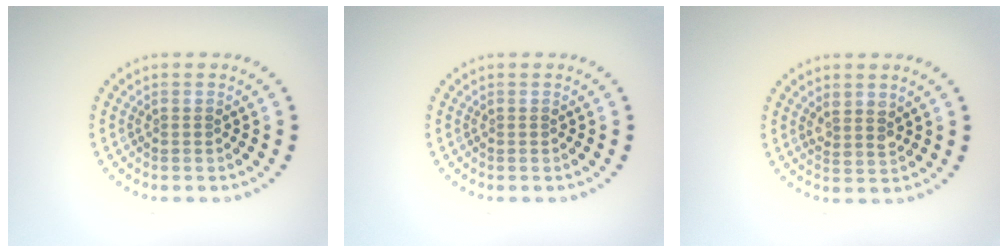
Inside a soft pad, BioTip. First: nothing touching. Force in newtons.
{"total": 0.0}
{"total": 1.8, "press": 1.5, "slide": 0.9}